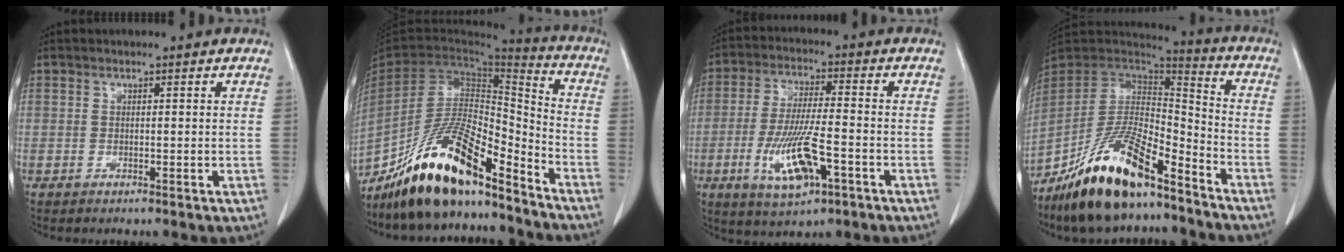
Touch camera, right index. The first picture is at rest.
{"total": 18.1, "force": [-13.9, 4.2, 10.9], "torque": [-0.203, 0.012, -0.248]}
{"total": 11.2, "force": [-4.1, 2.4, 10.1], "torque": [-0.200, -0.012, -0.068]}
{"total": 18.2, "force": [-13.2, 4.7, 11.7], "torque": [-0.233, -0.004, -0.239]}